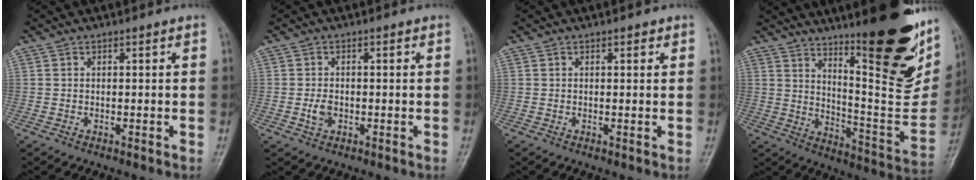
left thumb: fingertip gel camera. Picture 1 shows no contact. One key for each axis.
{"total": 2.5, "fx": -0.6, "fy": 1.7, "fz": 1.7, "tx": -0.026, "ty": 0.001, "tz": -0.012}
{"total": 1.0, "fx": 0.5, "fy": 0.5, "fz": 0.7, "tx": -0.003, "ty": -0.001, "tz": 0.005}
{"total": 27.8, "fx": 15.8, "fy": 7.3, "fz": 21.7, "tx": -0.266, "ty": -0.080, "tz": 0.241}